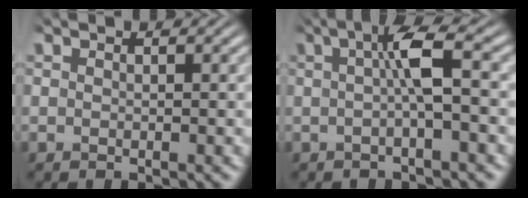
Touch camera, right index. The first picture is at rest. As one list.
[{"total": 4.0, "force": [0.8, 0.4, 3.9], "torque": [-0.068, 0.011, 0.010]}]